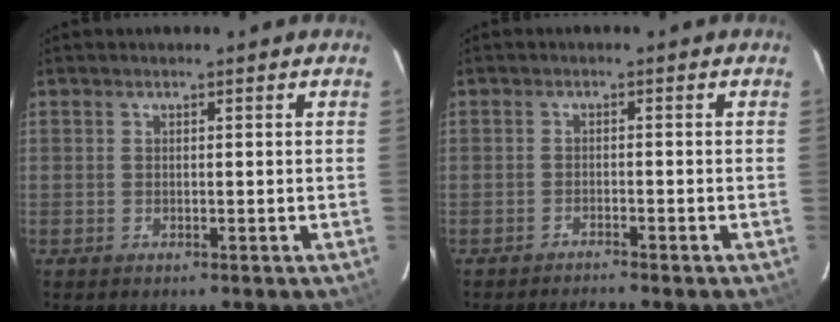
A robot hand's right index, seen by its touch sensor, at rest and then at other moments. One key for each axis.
{"total": 2.6, "fx": -2.5, "fy": -0.3, "fz": 0.6, "tx": -0.021, "ty": -0.006, "tz": -0.041}